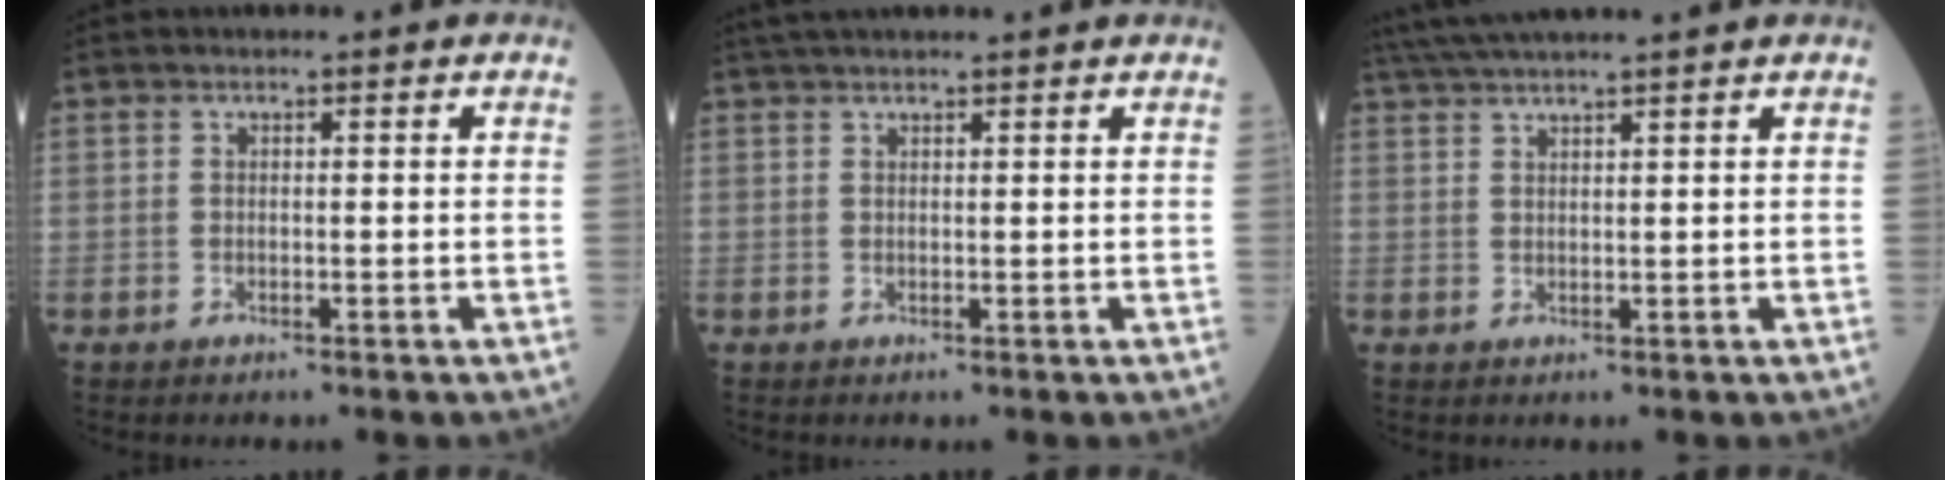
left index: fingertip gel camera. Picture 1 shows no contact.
{"total": 7.0, "force": [6.1, 0.1, 3.3], "torque": [-0.048, 0.033, 0.088]}
{"total": 8.5, "force": [7.4, -1.1, 4.1], "torque": [-0.071, 0.030, 0.117]}